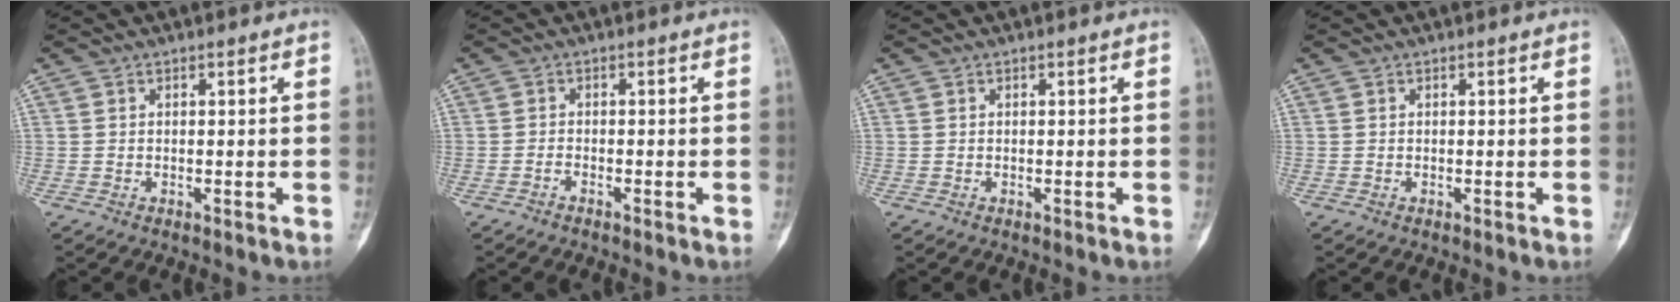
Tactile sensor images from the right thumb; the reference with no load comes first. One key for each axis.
{"total": 0.7, "fx": -0.7, "fy": 0.2, "fz": 0.2, "tx": -0.005, "ty": 0.008, "tz": -0.014}
{"total": 0.0}
{"total": 0.0}